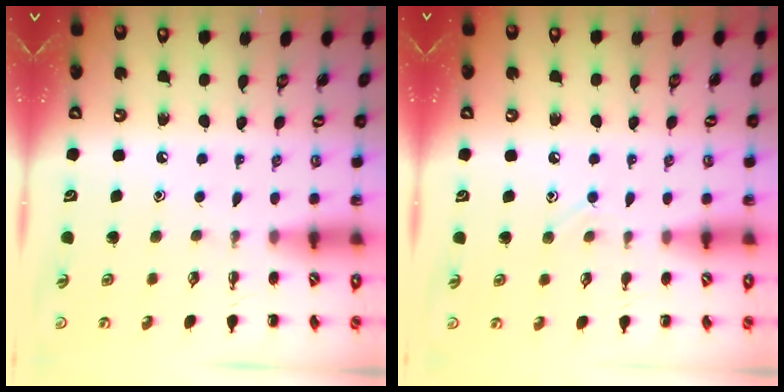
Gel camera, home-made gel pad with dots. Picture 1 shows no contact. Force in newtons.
{"total": 6.1, "press": 5.8, "slide": 1.9}